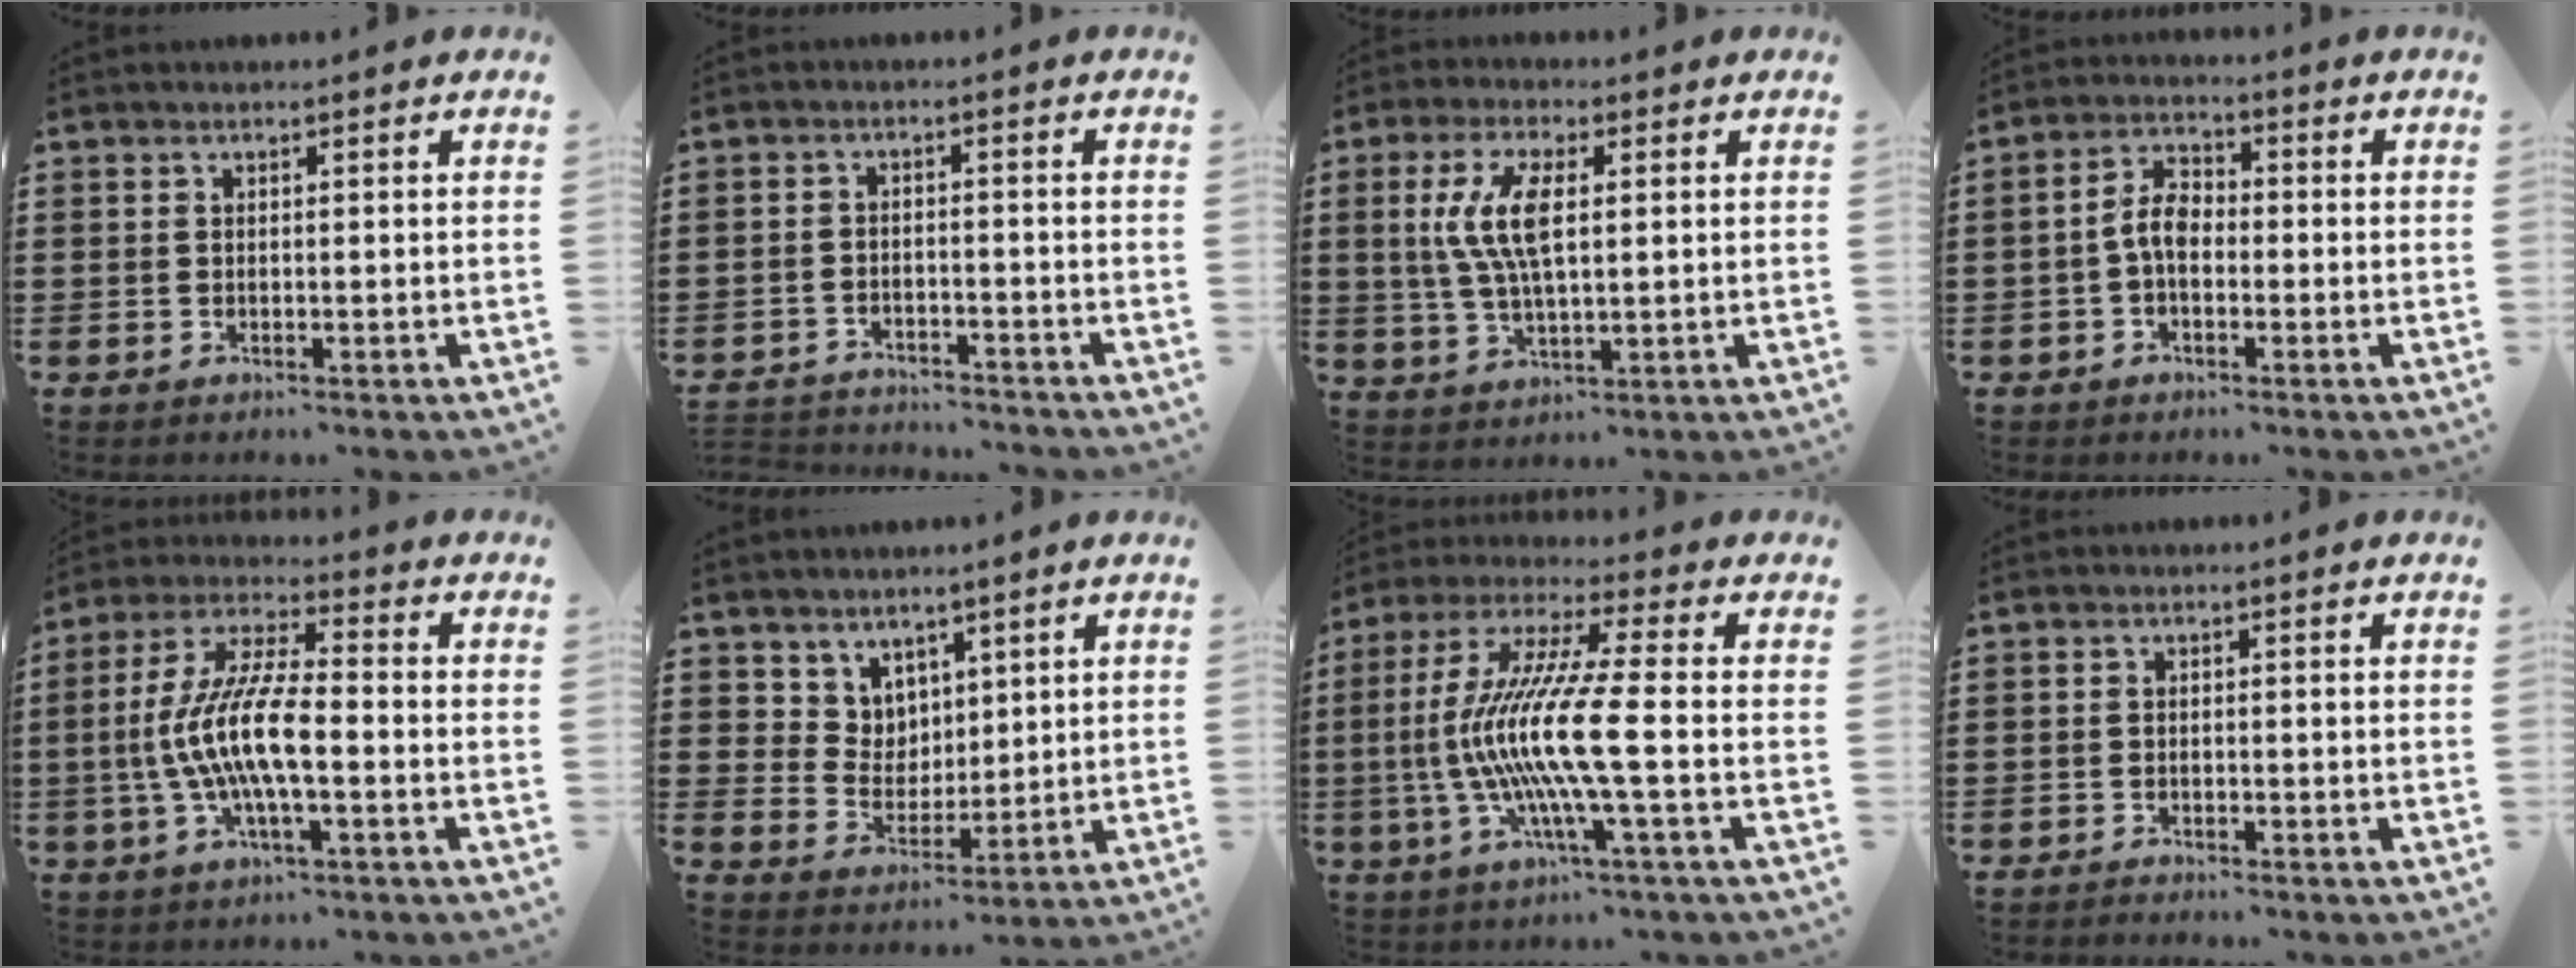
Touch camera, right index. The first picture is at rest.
{"total": 2.9, "force": [-2.9, 0.1, -0.2], "torque": [-0.006, -0.004, -0.063]}
{"total": 8.6, "force": [1.5, 3.2, 7.8], "torque": [-0.175, 0.005, 0.018]}
{"total": 4.9, "force": [-0.8, 2.8, 4.0], "torque": [-0.088, 0.005, -0.020]}
{"total": 10.4, "force": [-2.4, 2.8, 9.7], "torque": [-0.218, -0.013, -0.052]}
{"total": 5.6, "force": [4.0, 3.9, -0.3], "torque": [-0.024, -0.007, 0.078]}
{"total": 12.9, "force": [-2.7, 0.8, 12.6], "torque": [-0.284, -0.020, -0.069]}
{"total": 1.1, "force": [-1.1, 0.0, 0.0], "torque": [-0.004, 0.000, -0.022]}